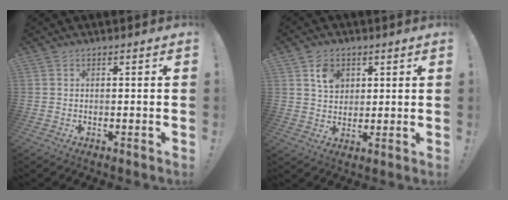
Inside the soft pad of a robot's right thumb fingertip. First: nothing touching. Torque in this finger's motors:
{"motor_torque": [0.02, 0.03, -0.19, 0.26, -0.03]}